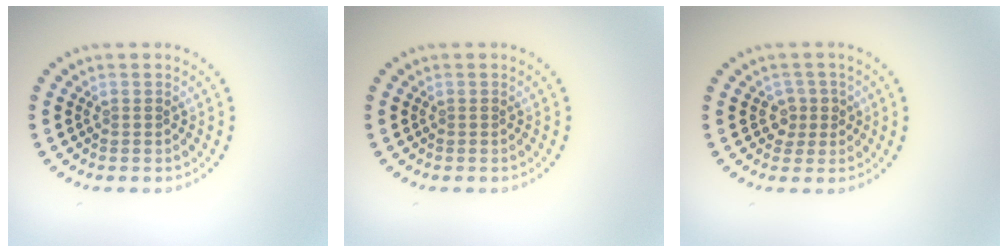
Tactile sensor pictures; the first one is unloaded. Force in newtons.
{"total": 0.0}
{"total": 1.6, "press": 1.4, "slide": 0.9}